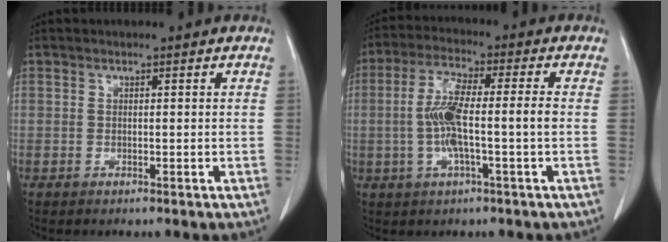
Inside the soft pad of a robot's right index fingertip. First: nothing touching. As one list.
[{"total": 8.7, "force": [-0.8, 0.8, 8.7], "torque": [-0.173, 0.015, -0.019]}]